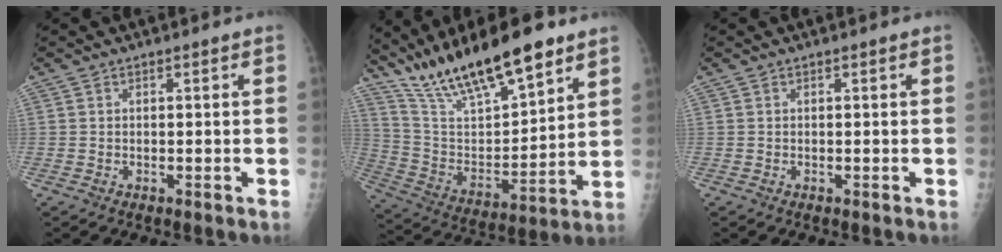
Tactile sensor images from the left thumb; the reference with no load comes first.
{"total": 22.4, "force": [16.3, 6.4, 14.0], "torque": [-0.216, -0.055, 0.296]}
{"total": 0.0}